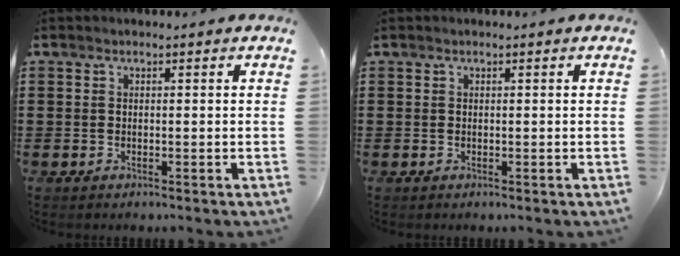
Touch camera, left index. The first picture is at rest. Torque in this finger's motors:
{"motor_torque": [0.83, -1.24, 0.91, 0.12]}